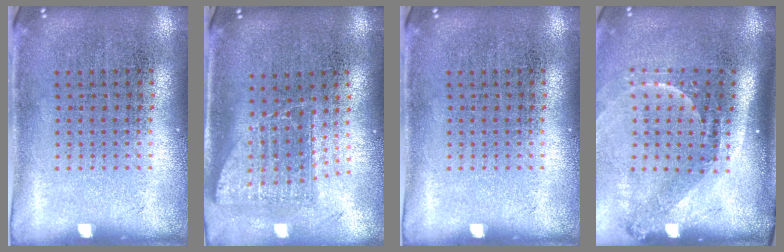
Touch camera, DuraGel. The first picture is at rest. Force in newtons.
{"total": 1.6, "press": 1.2, "slide": 1.0}
{"total": 0.0}
{"total": 2.2, "press": 1.5, "slide": 1.6}